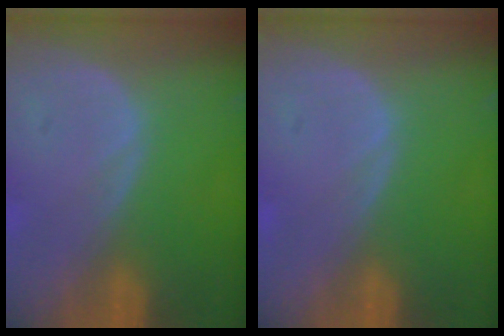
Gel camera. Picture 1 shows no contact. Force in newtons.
{"total": 0.5, "press": 0.1, "slide": 0.5}